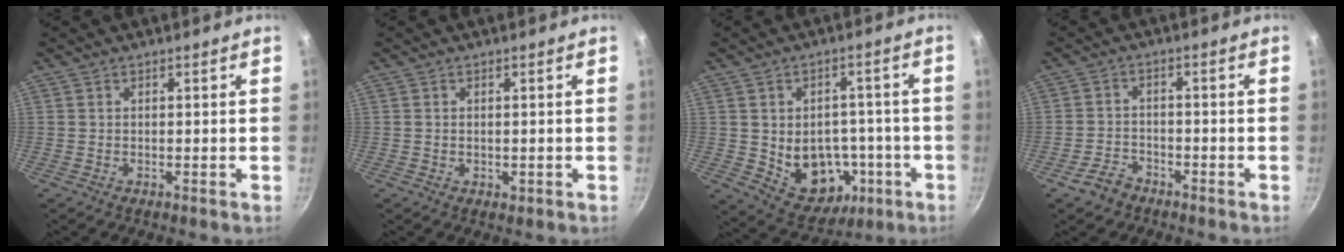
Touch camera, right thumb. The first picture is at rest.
{"total": 1.1, "force": [-0.1, 0.8, 0.7], "torque": [-0.010, -0.002, 0.000]}
{"total": 13.6, "force": [-3.2, 10.2, 8.3], "torque": [-0.089, 0.025, -0.023]}
{"total": 4.1, "force": [-2.9, 2.6, 1.2], "torque": [-0.019, 0.021, -0.052]}